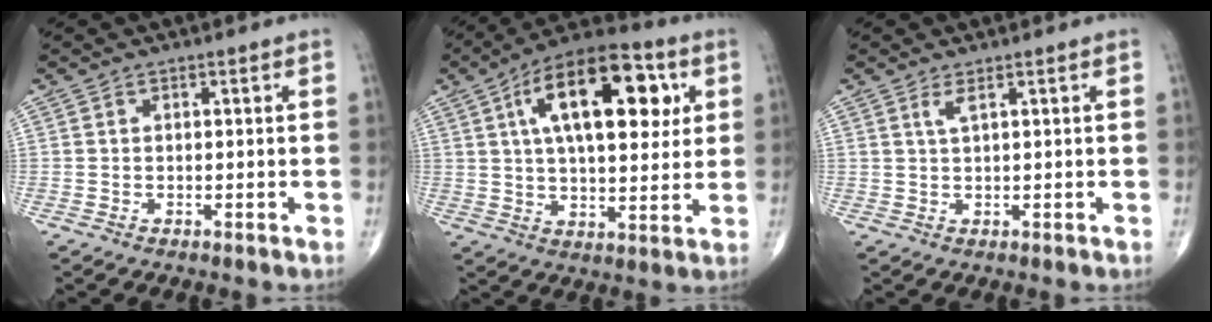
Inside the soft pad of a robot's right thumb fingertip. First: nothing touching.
{"total": 21.0, "force": [6.5, 9.8, 17.4], "torque": [-0.248, 0.001, 0.094]}
{"total": 1.7, "force": [0.9, 0.1, 1.4], "torque": [-0.035, -0.004, 0.023]}